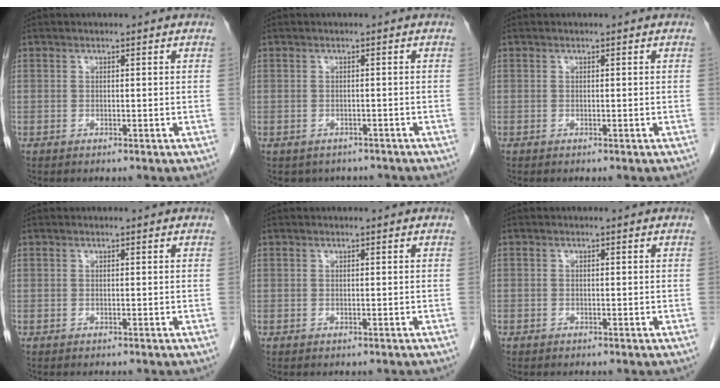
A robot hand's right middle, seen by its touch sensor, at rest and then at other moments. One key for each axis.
{"total": 4.4, "fx": -3.6, "fy": 2.3, "fz": 0.5, "tx": -0.001, "ty": 0.009, "tz": -0.042}
{"total": 0.0}
{"total": 1.0, "fx": -0.9, "fy": 0.3, "fz": 0.4, "tx": -0.010, "ty": -0.002, "tz": -0.011}
{"total": 0.8, "fx": -0.7, "fy": 0.3, "fz": 0.3, "tx": -0.007, "ty": 0.000, "tz": -0.009}
{"total": 0.6, "fx": -0.4, "fy": 0.4, "fz": 0.0, "tx": -0.006, "ty": 0.002, "tz": -0.008}